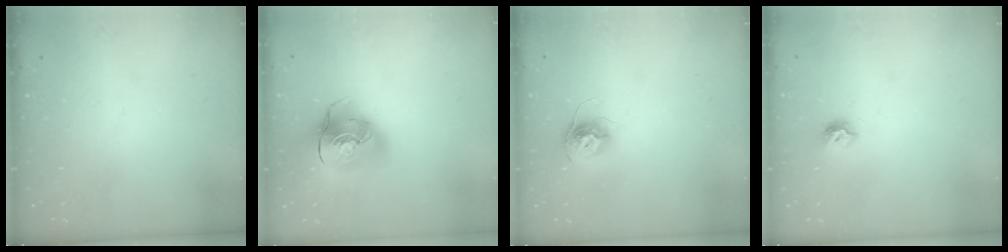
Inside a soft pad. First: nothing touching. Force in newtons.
{"total": 16.3, "press": 16.1, "slide": 2.8}
{"total": 10.8, "press": 10.8, "slide": 0.8}
{"total": 6.4, "press": 6.4, "slide": 0.3}